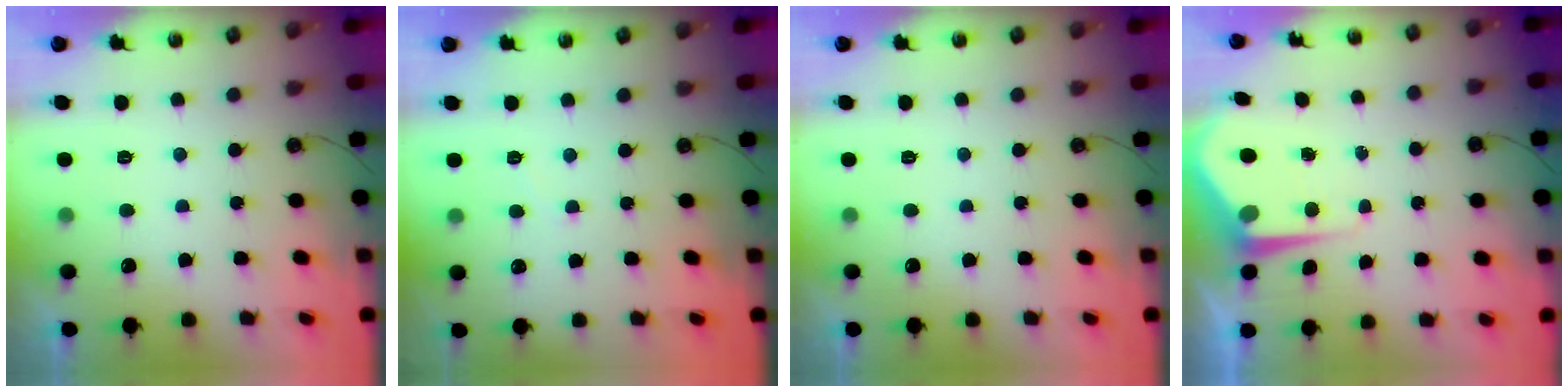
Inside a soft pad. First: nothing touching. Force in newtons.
{"total": 2.8, "press": 2.8, "slide": 0.4}
{"total": 0.0}
{"total": 5.5, "press": 5.5, "slide": 0.4}